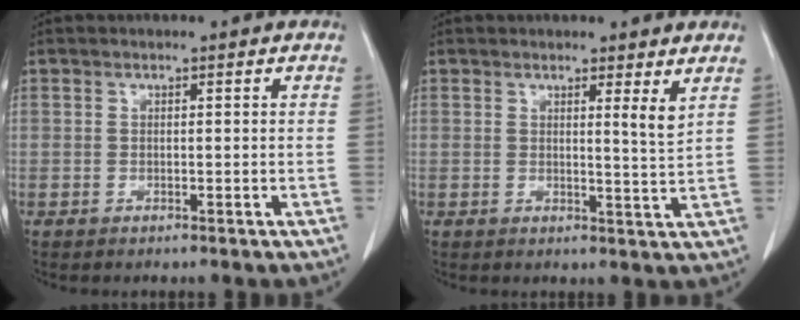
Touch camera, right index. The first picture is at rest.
{"total": 2.7, "force": [1.8, -0.5, 2.0], "torque": [-0.030, -0.016, 0.026]}